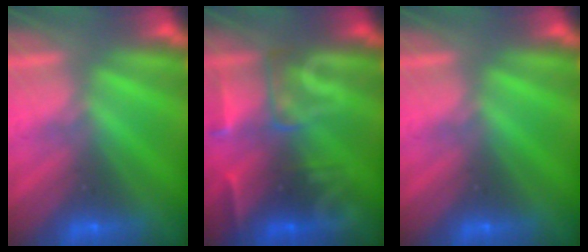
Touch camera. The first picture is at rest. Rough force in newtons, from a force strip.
{"total": 2.9}
{"total": 0.0}